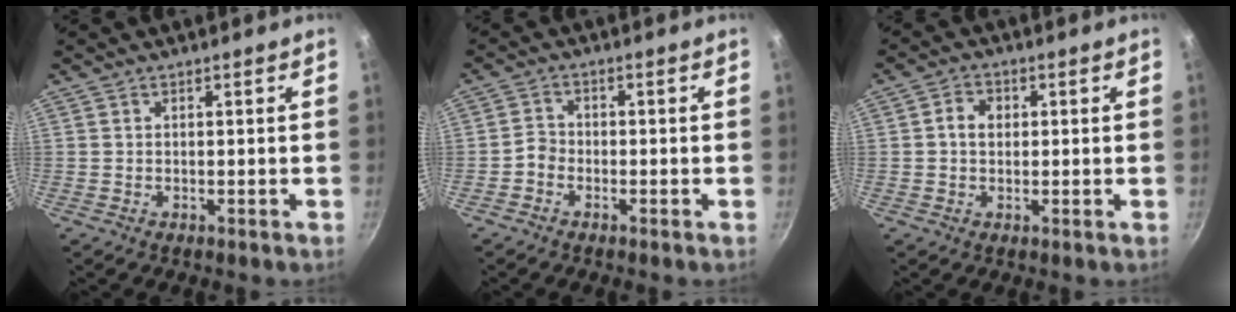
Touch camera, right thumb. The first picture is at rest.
{"total": 2.3, "force": [-1.5, 1.5, 0.7], "torque": [-0.011, 0.021, -0.033]}
{"total": 3.8, "force": [0.4, 3.0, 2.3], "torque": [-0.024, 0.009, 0.002]}